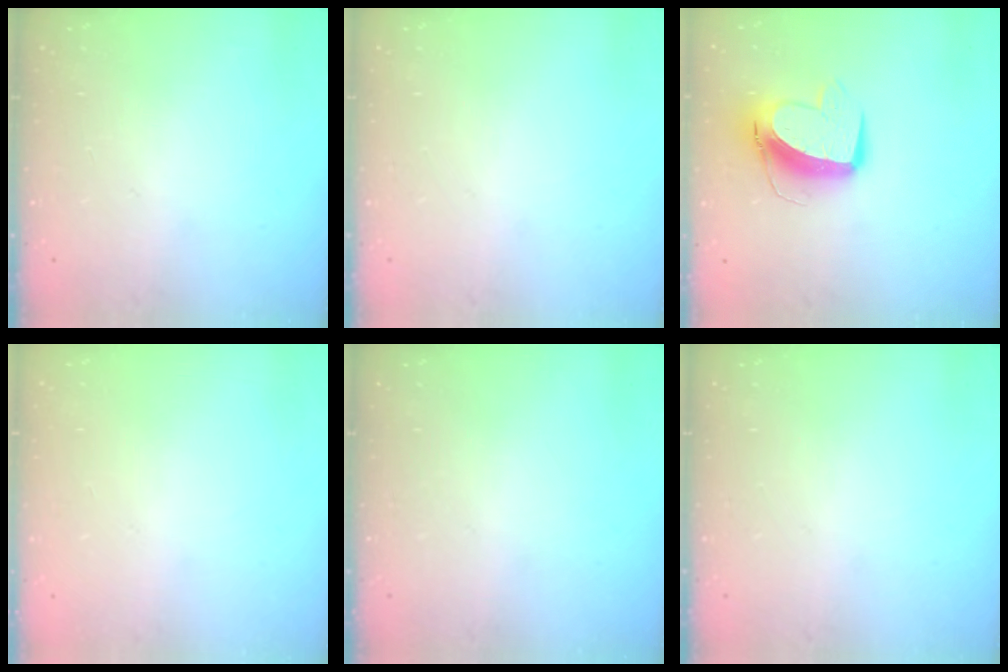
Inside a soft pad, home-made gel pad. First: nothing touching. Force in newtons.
{"total": 0.0}
{"total": 11.7, "press": 11.6, "slide": 1.5}
{"total": 0.0}
{"total": 0.0}
{"total": 0.0}